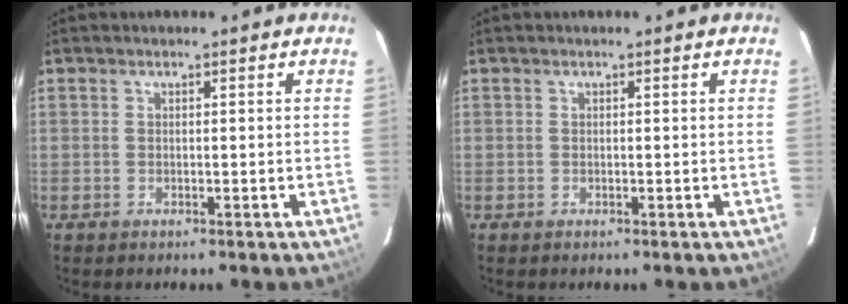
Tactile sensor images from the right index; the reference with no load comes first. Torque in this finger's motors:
{"motor_torque": [0.00, 0.00, -0.03, 0.00]}